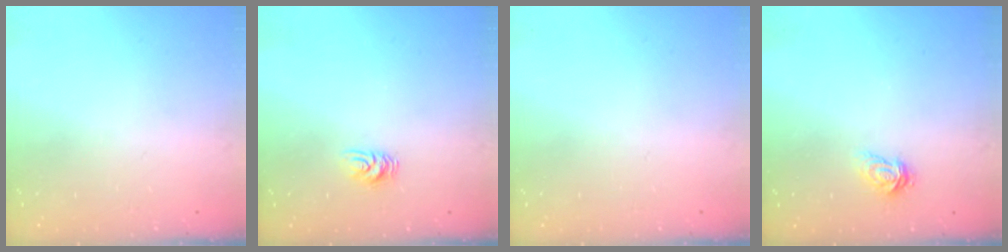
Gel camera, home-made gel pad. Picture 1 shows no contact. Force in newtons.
{"total": 4.8, "press": 4.8, "slide": 0.4}
{"total": 0.0}
{"total": 3.2, "press": 3.2, "slide": 0.3}